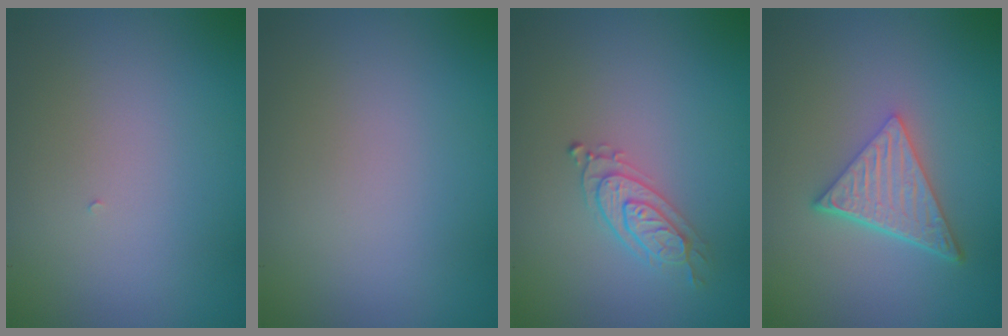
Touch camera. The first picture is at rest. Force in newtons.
{"total": 0.0}
{"total": 2.1, "press": 2.1, "slide": 0.5}
{"total": 4.8, "press": 3.3, "slide": 3.5}